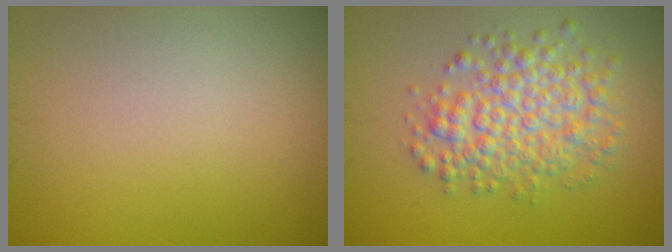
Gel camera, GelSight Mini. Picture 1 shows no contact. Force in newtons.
{"total": 5.2, "press": 5.2, "slide": 0.1}